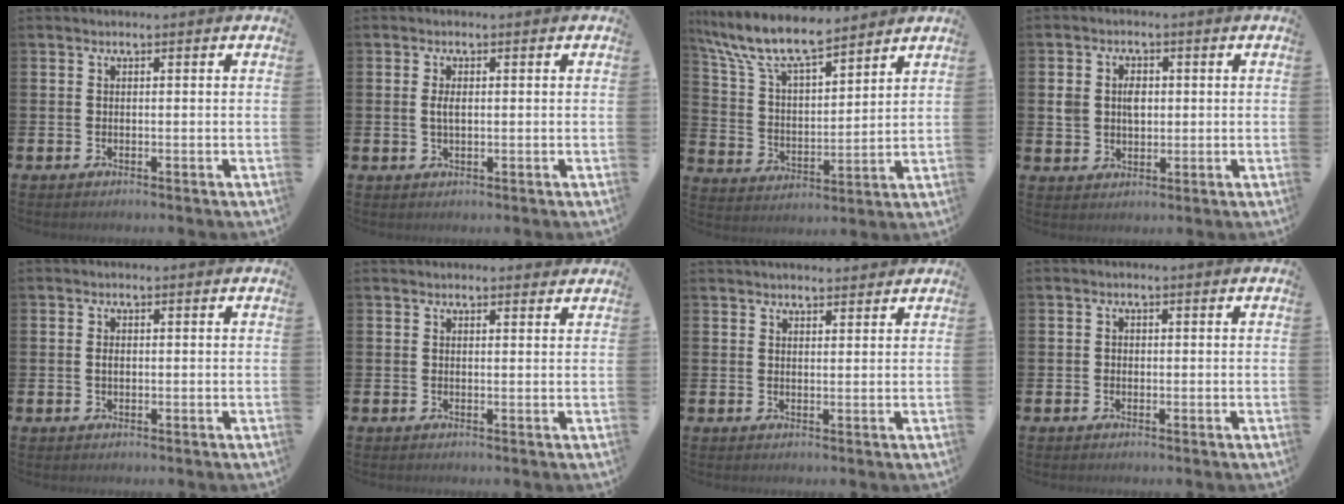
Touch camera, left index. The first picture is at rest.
{"total": 2.0, "force": [0.2, 0.9, 1.8], "torque": [-0.035, 0.005, 0.001]}
{"total": 10.0, "force": [8.9, 2.2, 4.0], "torque": [-0.120, -0.046, 0.159]}
{"total": 3.5, "force": [0.7, 2.8, 2.0], "torque": [-0.030, 0.007, 0.005]}
{"total": 0.9, "force": [0.0, 0.6, 0.7], "torque": [-0.014, 0.005, -0.002]}
{"total": 1.3, "force": [1.3, 0.2, 0.1], "torque": [0.002, -0.002, 0.022]}
{"total": 2.7, "force": [2.6, 0.6, 0.2], "torque": [0.000, -0.012, 0.046]}
{"total": 0.8, "force": [-0.2, 0.7, 0.2], "torque": [-0.003, 0.005, -0.006]}